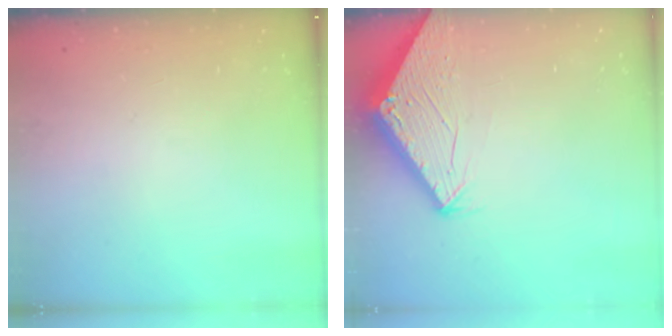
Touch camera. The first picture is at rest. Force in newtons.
{"total": 2.8, "press": 2.8, "slide": 0.1}